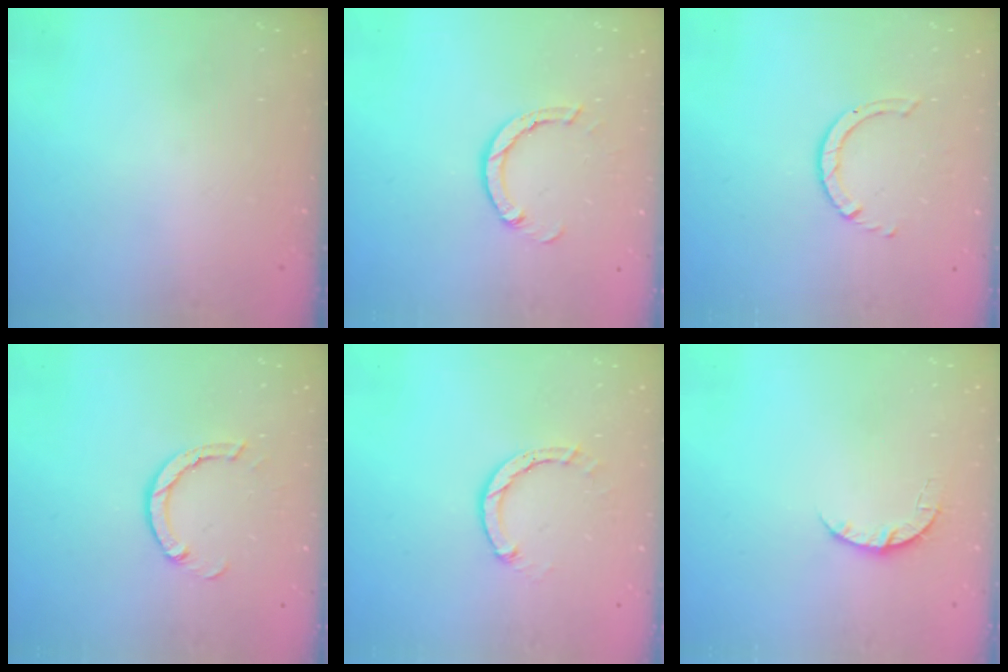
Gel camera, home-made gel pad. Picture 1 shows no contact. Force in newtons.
{"total": 3.4, "press": 3.4, "slide": 0.2}
{"total": 1.4, "press": 1.4, "slide": 0.2}
{"total": 3.4, "press": 3.4, "slide": 0.2}
{"total": 3.0, "press": 3.0, "slide": 0.4}
{"total": 3.5, "press": 3.5, "slide": 0.5}